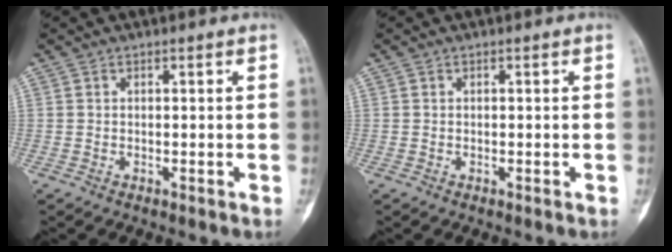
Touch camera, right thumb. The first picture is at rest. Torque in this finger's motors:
{"motor_torque": [-0.16, -0.16, -0.16, -0.02, -0.10]}